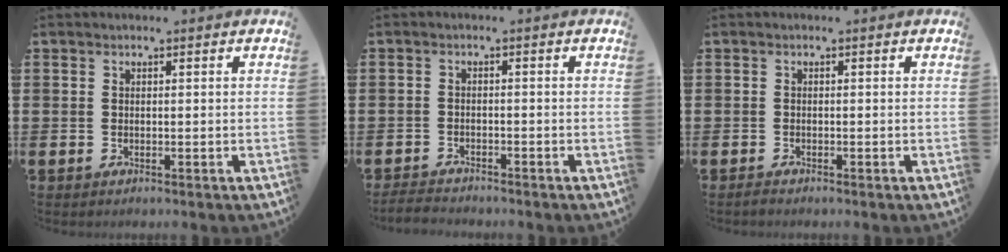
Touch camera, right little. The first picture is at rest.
{"total": 1.8, "force": [-1.8, 0.1, 0.1], "torque": [-0.005, 0.003, -0.038]}
{"total": 0.5, "force": [-0.5, 0.1, 0.2], "torque": [-0.005, -0.001, -0.010]}